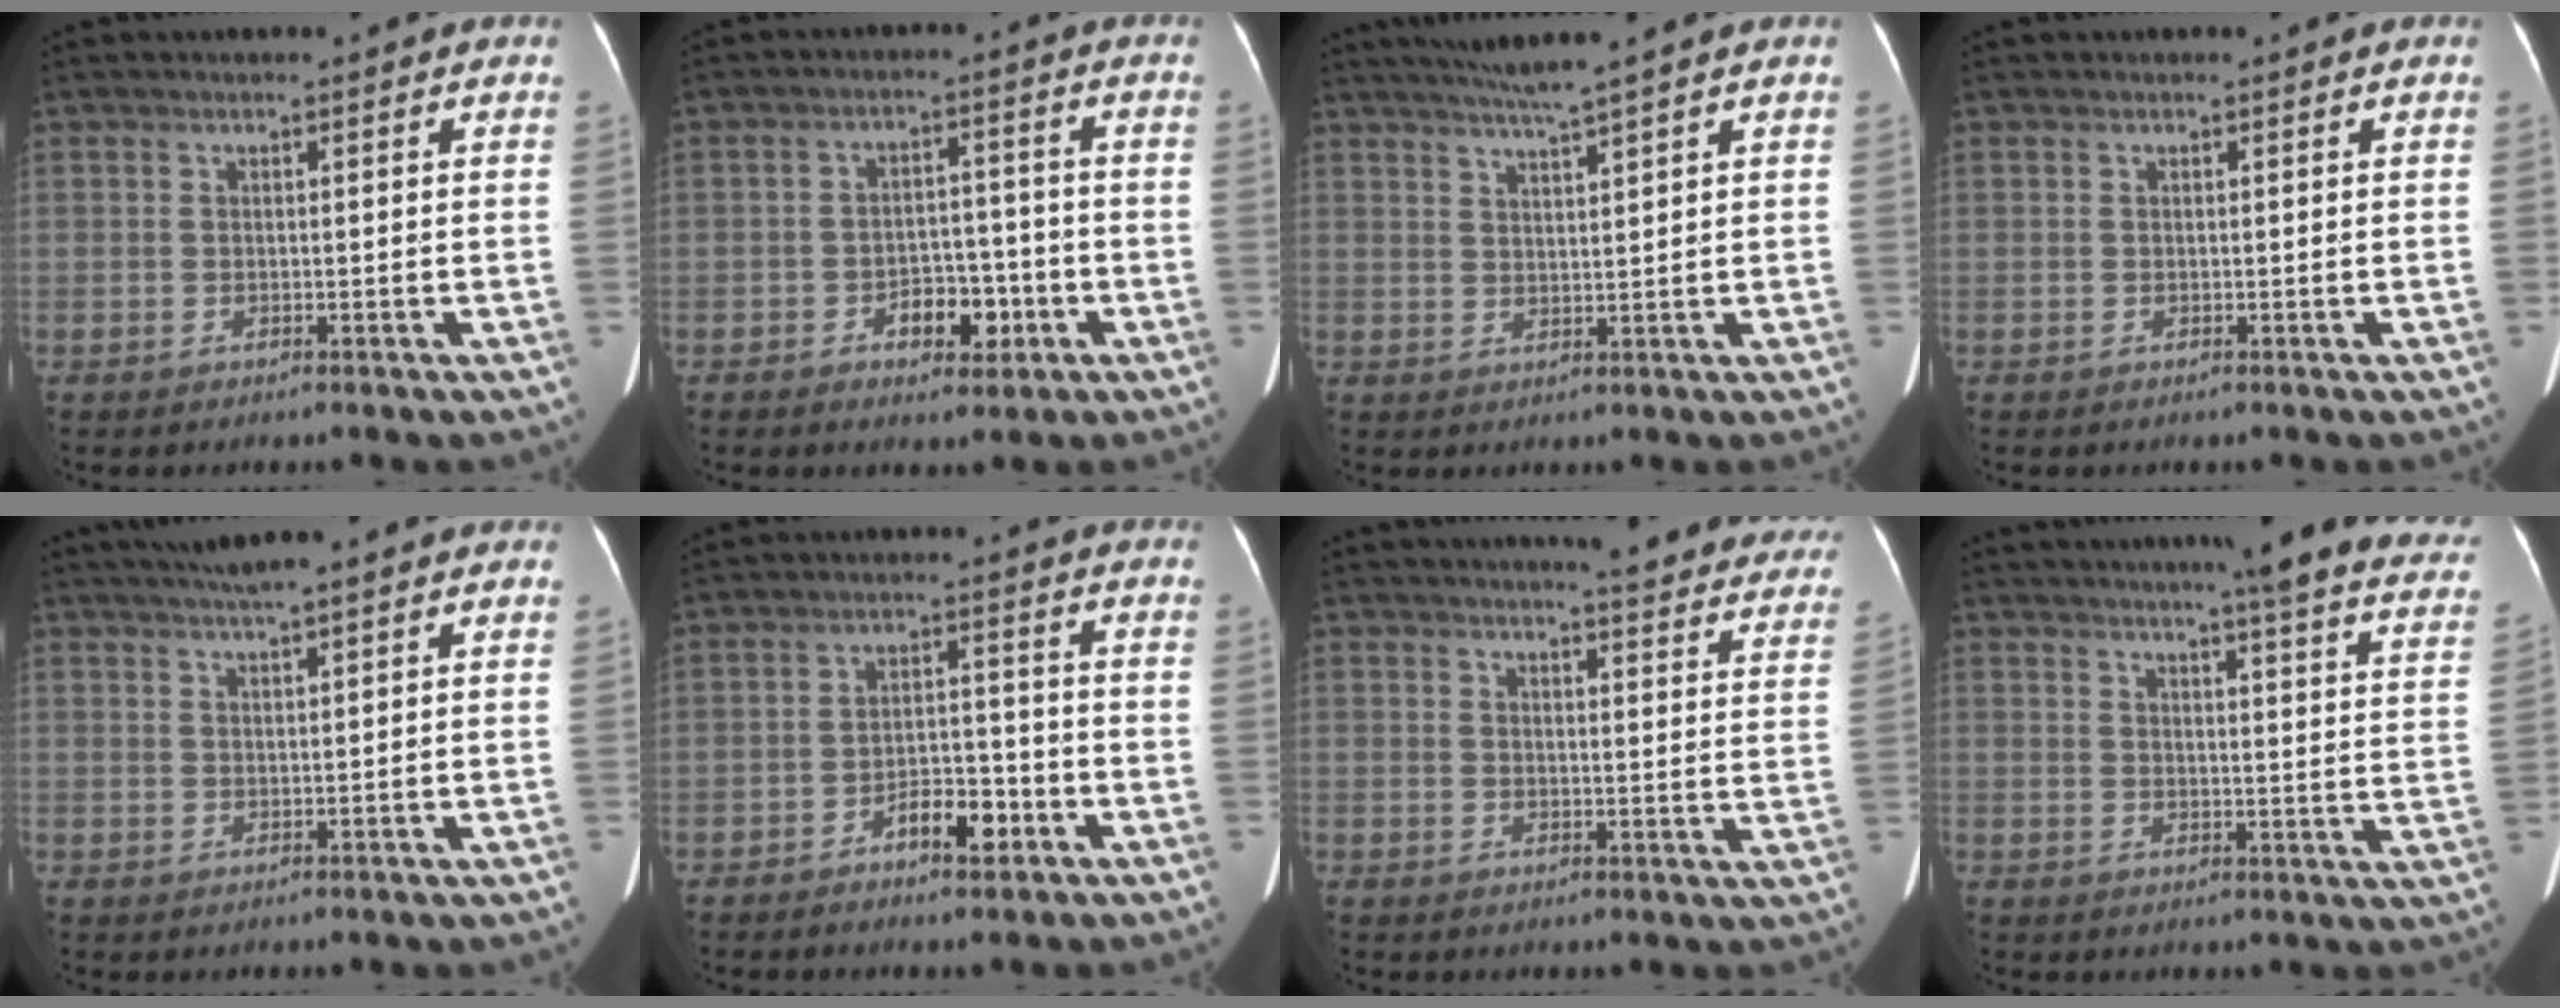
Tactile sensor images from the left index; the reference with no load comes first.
{"total": 5.9, "force": [-2.7, 3.4, 3.9], "torque": [-0.056, 0.015, -0.042]}
{"total": 4.7, "force": [3.8, -1.4, 2.3], "torque": [-0.041, 0.001, 0.075]}
{"total": 0.0}
{"total": 4.2, "force": [3.4, -0.5, 2.5], "torque": [-0.047, 0.019, 0.063]}
{"total": 5.7, "force": [-3.3, 2.3, 4.1], "torque": [-0.068, 0.013, -0.055]}
{"total": 22.9, "force": [21.0, 2.7, 8.7], "torque": [-0.100, -0.060, 0.227]}
{"total": 27.3, "force": [23.7, 1.5, 13.5], "torque": [-0.171, -0.054, 0.270]}